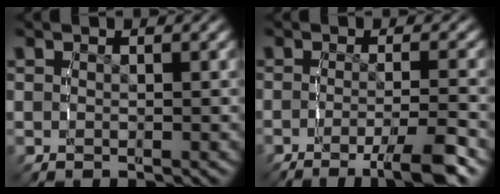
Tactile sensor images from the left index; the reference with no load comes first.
{"total": 5.0, "force": [-3.3, 0.3, 3.8], "torque": [-0.054, -0.003, -0.058]}